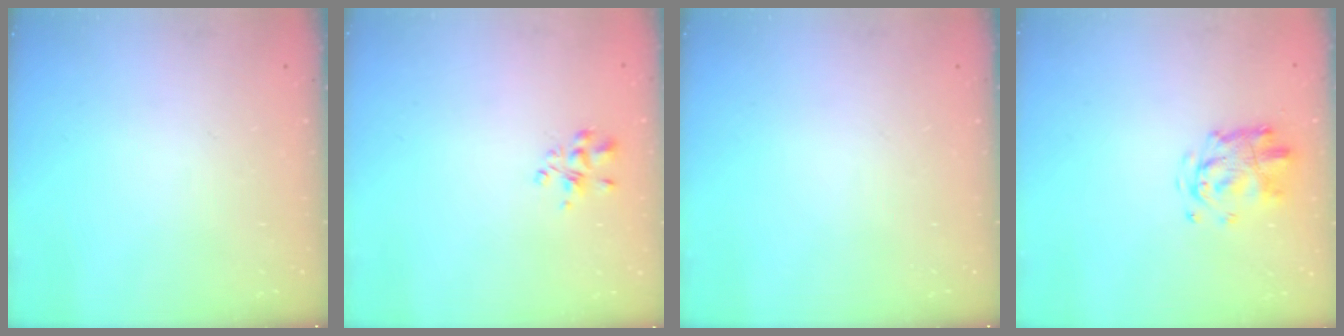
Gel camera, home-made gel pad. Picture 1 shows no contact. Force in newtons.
{"total": 3.2, "press": 3.2, "slide": 0.6}
{"total": 0.0}
{"total": 3.8, "press": 3.8, "slide": 0.5}